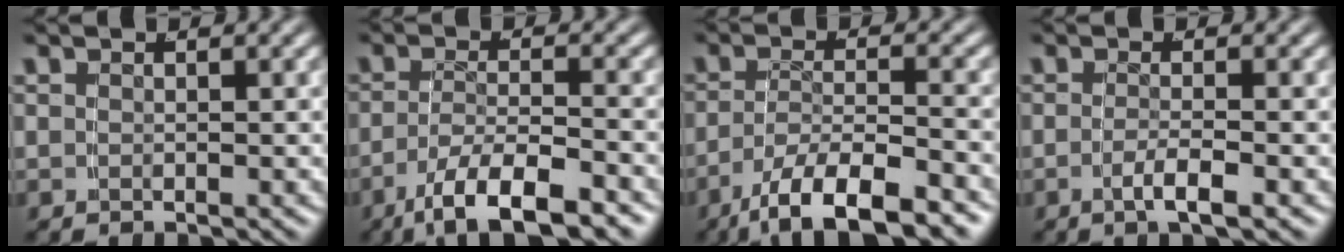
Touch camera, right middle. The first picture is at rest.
{"total": 7.0, "force": [-4.7, 1.5, 4.9], "torque": [-0.077, -0.022, -0.058]}
{"total": 7.6, "force": [-5.2, 2.0, 5.2], "torque": [-0.082, -0.022, -0.067]}
{"total": 2.2, "force": [-1.4, -0.6, 1.6], "torque": [-0.035, -0.009, -0.019]}